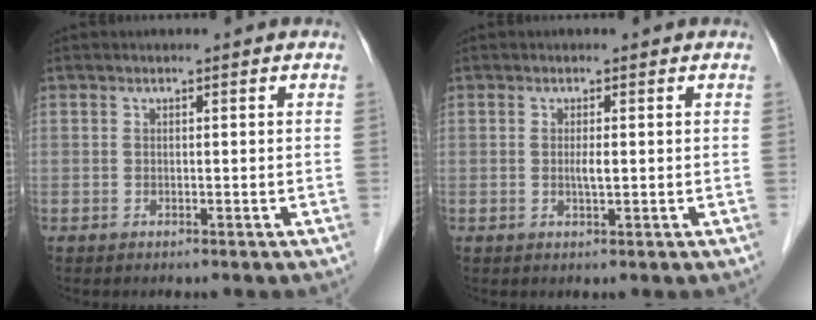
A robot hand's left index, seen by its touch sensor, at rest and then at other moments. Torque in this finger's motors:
{"motor_torque": [0.44, 0.32, 0.02, 0.05]}